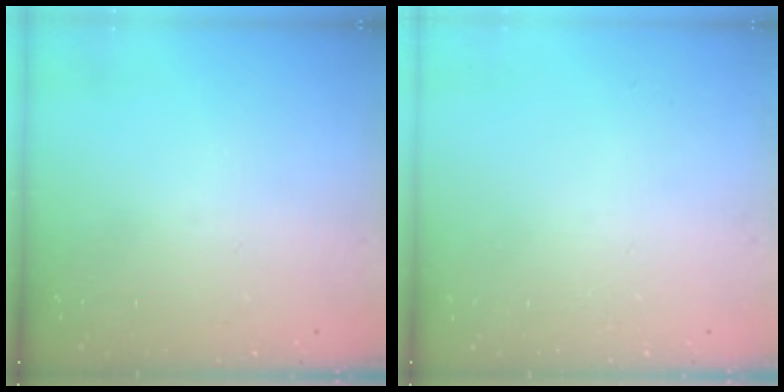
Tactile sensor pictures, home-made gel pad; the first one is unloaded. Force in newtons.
{"total": 0.0}